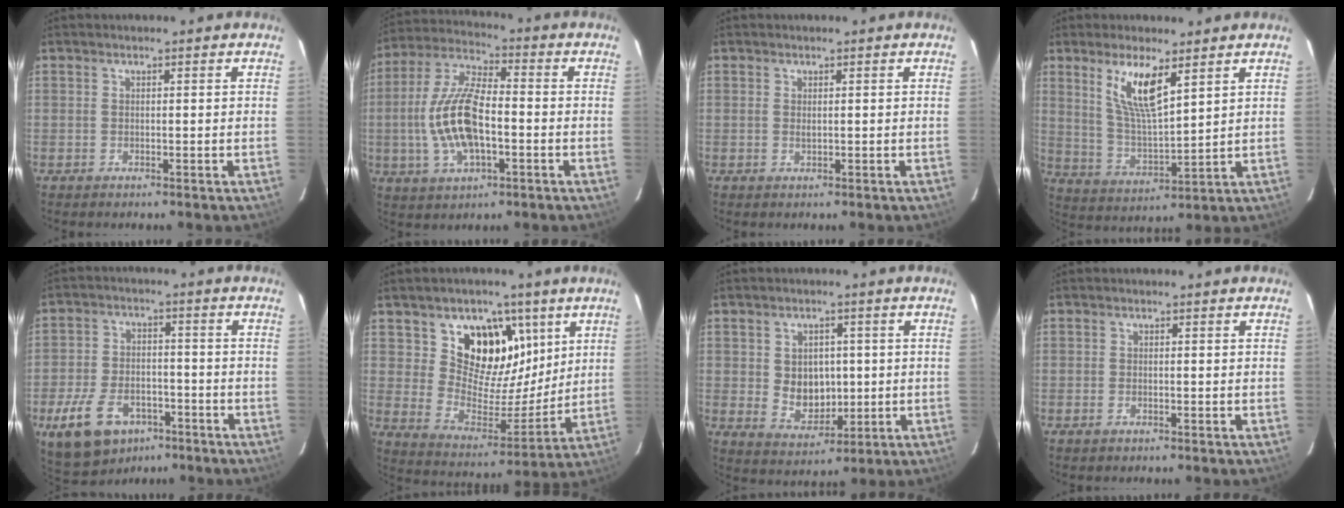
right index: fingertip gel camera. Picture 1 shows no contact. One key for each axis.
{"total": 14.6, "fx": -2.4, "fy": 6.2, "fz": 13.1, "tx": -0.275, "ty": 0.005, "tz": -0.045}
{"total": 0.7, "fx": 0.2, "fy": 0.3, "fz": 0.6, "tx": -0.011, "ty": 0.001, "tz": 0.004}
{"total": 10.1, "fx": 5.5, "fy": 2.4, "fz": 8.1, "tx": -0.152, "ty": -0.005, "tz": 0.116}
{"total": 14.4, "fx": -8.3, "fy": 8.7, "fz": 8.0, "tx": -0.185, "ty": -0.003, "tz": -0.131}
{"total": 15.4, "fx": 7.6, "fy": 10.9, "fz": 7.6, "tx": -0.138, "ty": -0.008, "tz": 0.140}
{"total": 7.4, "fx": 0.3, "fy": 6.1, "fz": 4.3, "tx": -0.078, "ty": 0.000, "tz": 0.024}
{"total": 1.1, "fx": -0.7, "fy": 0.6, "fz": 0.5, "tx": -0.010, "ty": -0.002, "tz": -0.015}